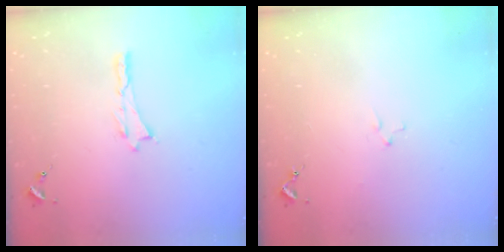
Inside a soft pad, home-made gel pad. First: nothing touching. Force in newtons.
{"total": 0.8, "press": 0.8, "slide": 0.2}